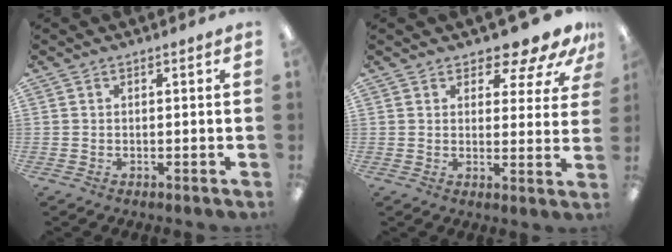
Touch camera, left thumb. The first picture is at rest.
{"total": 9.0, "force": [7.5, 3.1, 4.0], "torque": [-0.054, -0.054, 0.131]}